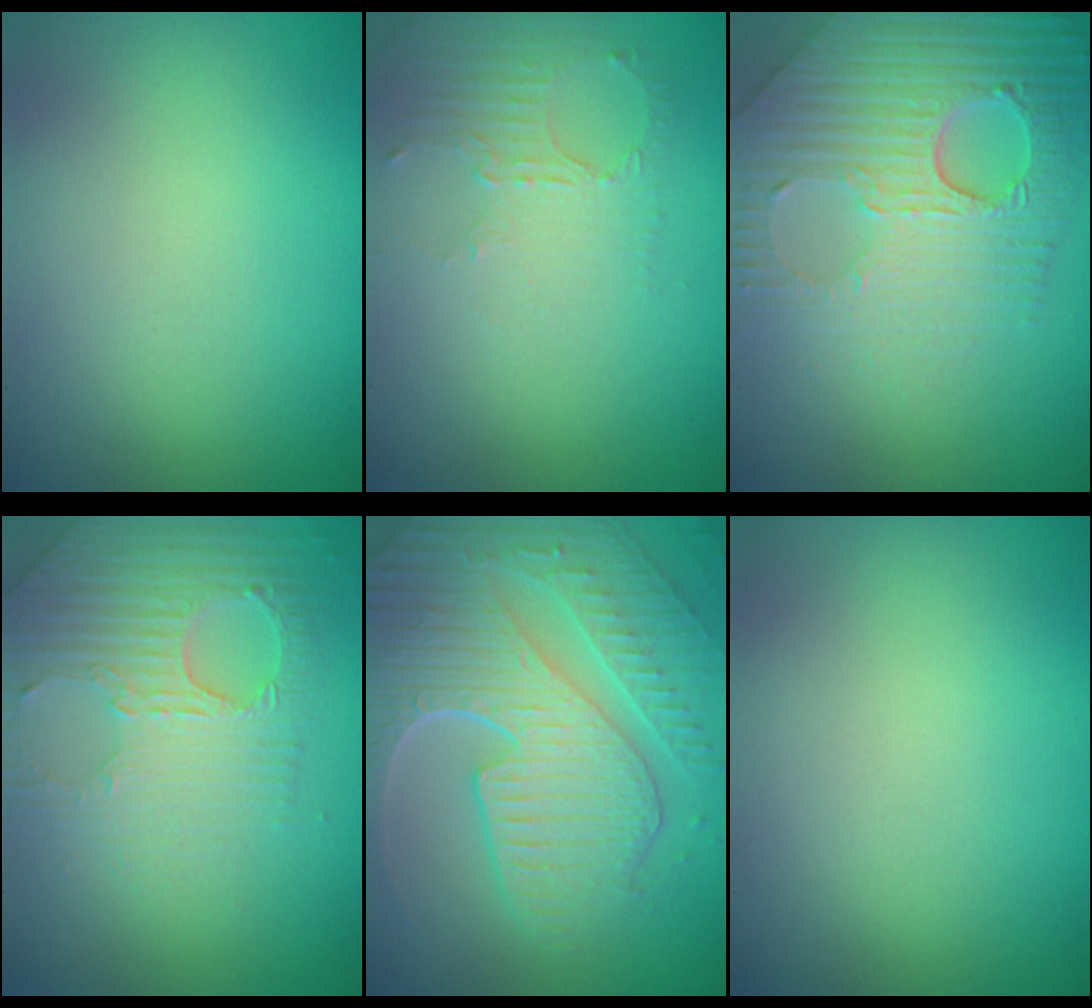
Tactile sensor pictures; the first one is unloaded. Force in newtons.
{"total": 2.5, "press": 1.8, "slide": 1.7}
{"total": 8.4, "press": 6.1, "slide": 5.8}
{"total": 3.9, "press": 3.8, "slide": 1.1}
{"total": 9.9, "press": 6.5, "slide": 7.4}
{"total": 0.0}